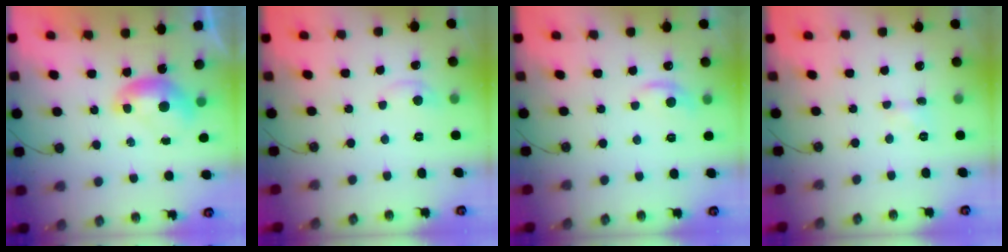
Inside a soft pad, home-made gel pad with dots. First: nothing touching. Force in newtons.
{"total": 0.7, "press": 0.2, "slide": 0.7}
{"total": 1.3, "press": 1.1, "slide": 0.7}
{"total": 1.6, "press": 1.6, "slide": 0.4}